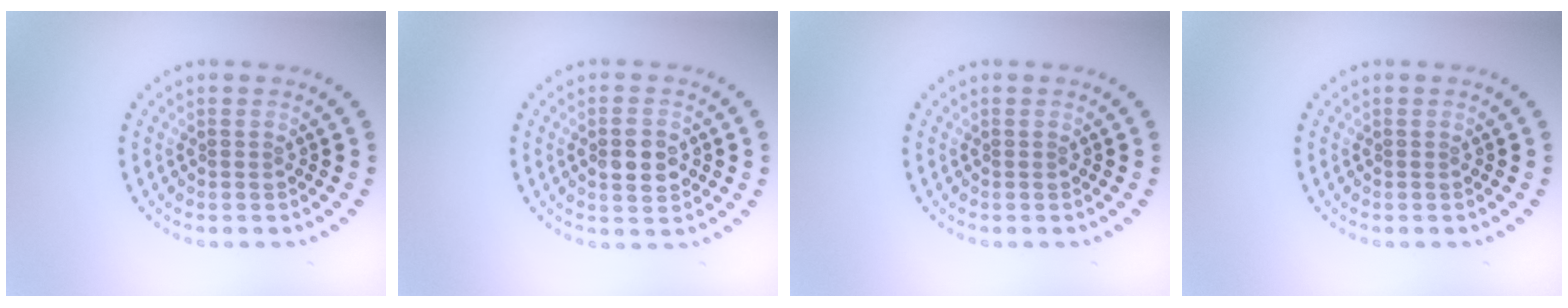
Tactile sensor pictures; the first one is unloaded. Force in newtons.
{"total": 3.5, "press": 3.5, "slide": 0.2}
{"total": 0.0}
{"total": 0.0}